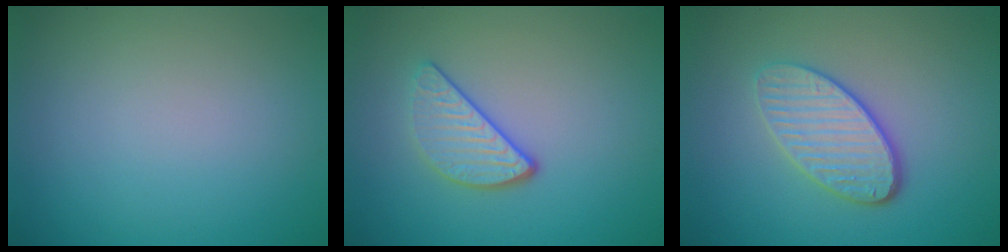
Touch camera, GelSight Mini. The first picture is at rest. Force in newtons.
{"total": 3.0, "press": 2.5, "slide": 1.6}
{"total": 4.1, "press": 3.4, "slide": 2.4}